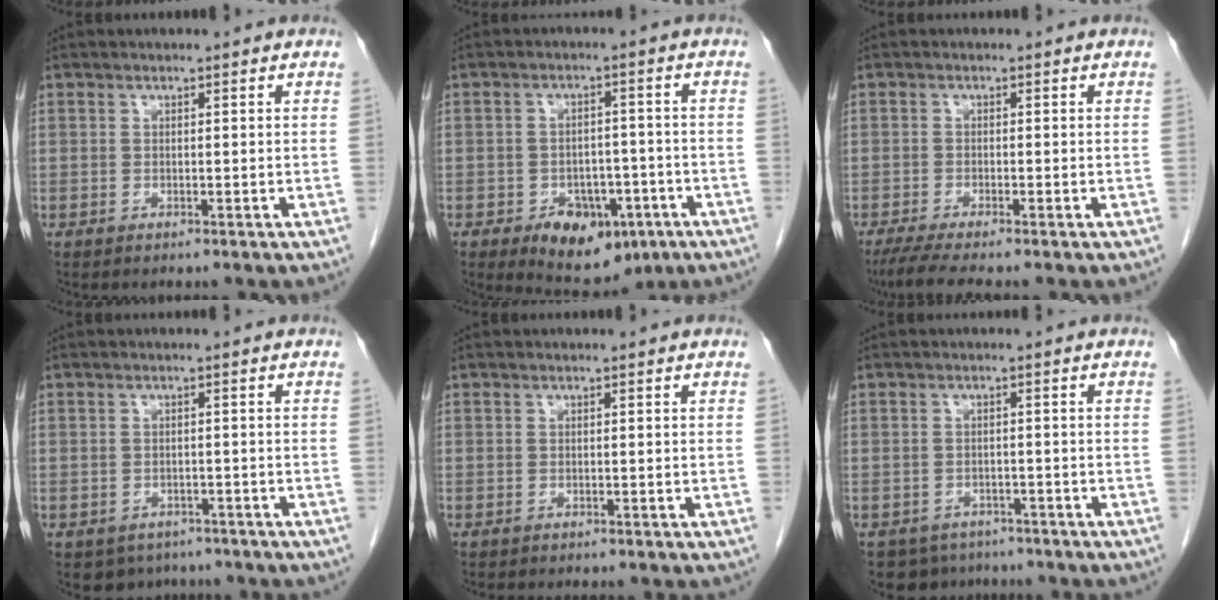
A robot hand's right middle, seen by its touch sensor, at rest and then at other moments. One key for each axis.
{"total": 9.4, "fx": -4.7, "fy": 5.7, "fz": 5.7, "tx": -0.083, "ty": 0.003, "tz": -0.062}
{"total": 4.5, "fx": -3.6, "fy": -0.3, "fz": 2.7, "tx": -0.050, "ty": -0.015, "tz": -0.066}
{"total": 4.8, "fx": -3.5, "fy": 3.1, "fz": 0.4, "tx": 0.001, "ty": 0.006, "tz": -0.046}
{"total": 0.0}
{"total": 5.4, "fx": -4.3, "fy": 3.3, "fz": 0.0, "tx": 0.005, "ty": 0.007, "tz": -0.058}